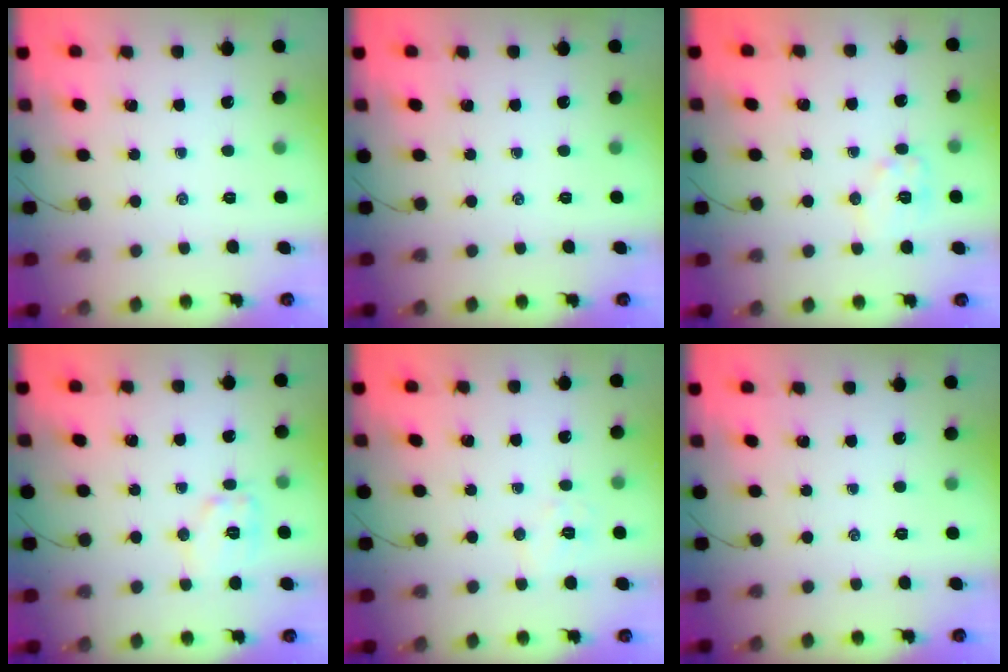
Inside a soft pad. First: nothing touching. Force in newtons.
{"total": 0.0}
{"total": 8.7, "press": 8.6, "slide": 0.3}
{"total": 8.4, "press": 8.4, "slide": 0.7}
{"total": 5.4, "press": 5.3, "slide": 1.0}
{"total": 0.0}